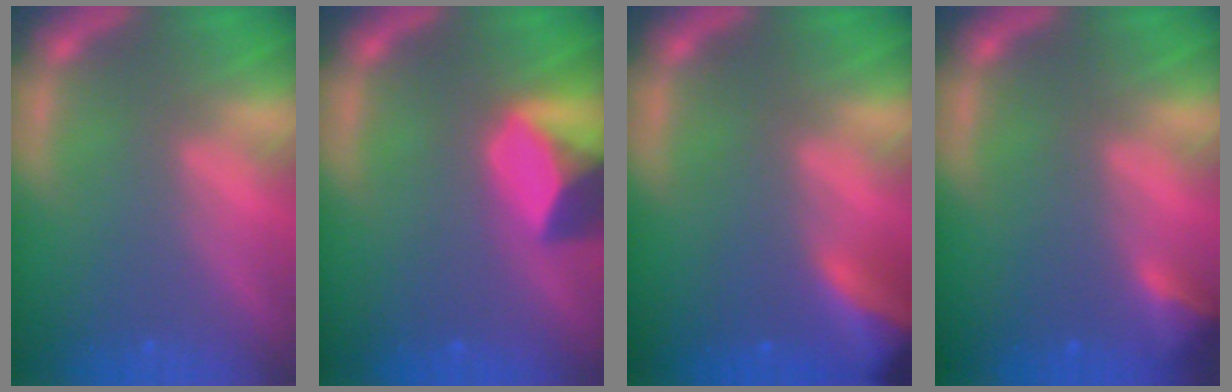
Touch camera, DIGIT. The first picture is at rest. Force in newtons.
{"total": 5.9}
{"total": 6.9}
{"total": 2.4}